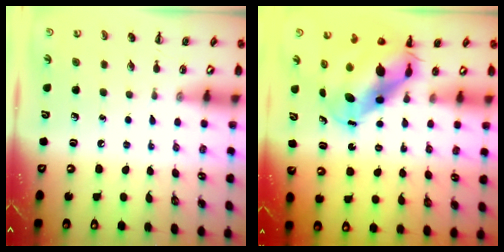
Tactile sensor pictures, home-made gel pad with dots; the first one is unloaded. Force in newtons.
{"total": 9.1, "press": 8.8, "slide": 2.2}